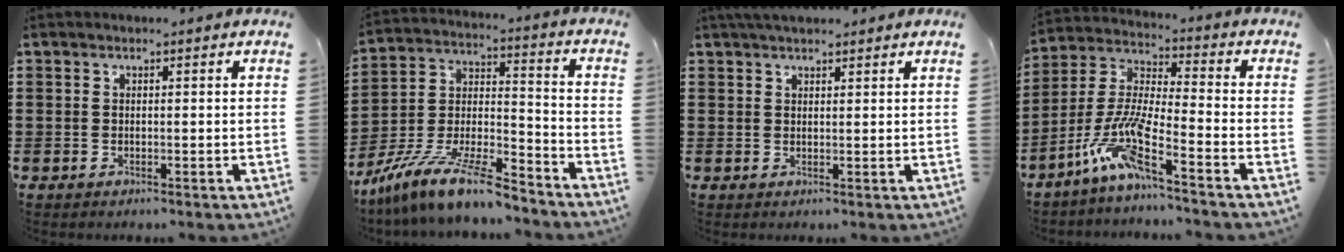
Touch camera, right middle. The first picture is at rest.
{"total": 11.7, "force": [-10.4, 1.0, 5.4], "torque": [-0.103, 0.014, -0.204]}
{"total": 2.2, "force": [1.9, 0.7, 0.7], "torque": [-0.019, 0.005, 0.037]}
{"total": 9.5, "force": [-6.6, 0.5, 6.7], "torque": [-0.160, -0.029, -0.137]}